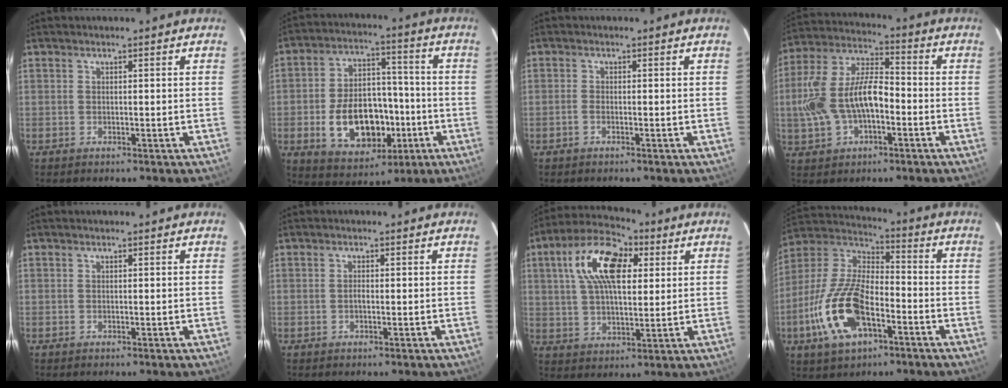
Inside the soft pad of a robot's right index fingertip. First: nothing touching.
{"total": 16.2, "force": [-4.7, 10.3, 11.6], "torque": [-0.223, 0.018, -0.053]}
{"total": 0.9, "force": [-0.6, 0.4, 0.5], "torque": [-0.014, -0.001, -0.013]}
{"total": 14.7, "force": [-2.9, 7.7, 12.2], "torque": [-0.262, 0.016, -0.049]}
{"total": 0.0}
{"total": 0.9, "force": [-0.2, 0.5, 0.7], "torque": [-0.014, -0.001, -0.004]}
{"total": 15.5, "force": [5.2, 7.9, 12.3], "torque": [-0.228, 0.031, 0.088]}
{"total": 19.0, "force": [-7.3, 10.7, 13.9], "torque": [-0.302, 0.006, -0.123]}